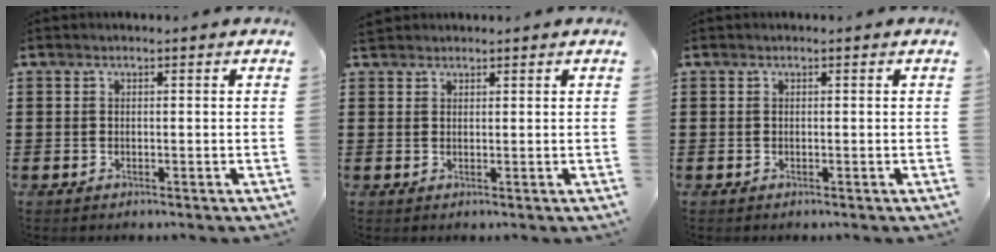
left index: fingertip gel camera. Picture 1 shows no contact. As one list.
[{"total": 1.3, "force": [1.2, 0.5, 0.2], "torque": [-0.007, 0.003, 0.024]}, {"total": 0.0}]